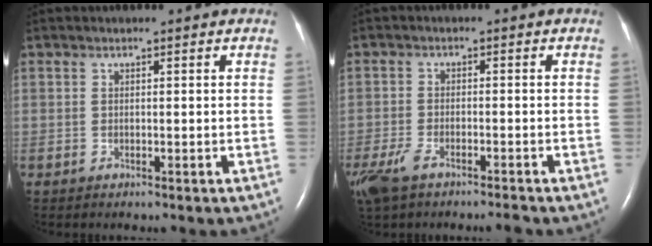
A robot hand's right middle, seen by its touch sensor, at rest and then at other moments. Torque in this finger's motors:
{"motor_torque": [0.68, -0.57, 0.26, 0.03]}